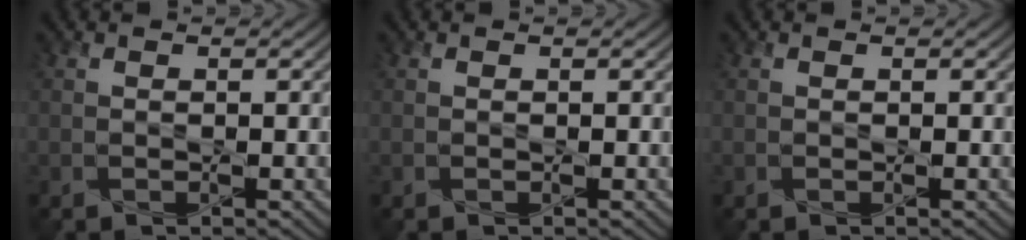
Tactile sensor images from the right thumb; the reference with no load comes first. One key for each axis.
{"total": 0.0}
{"total": 0.0}